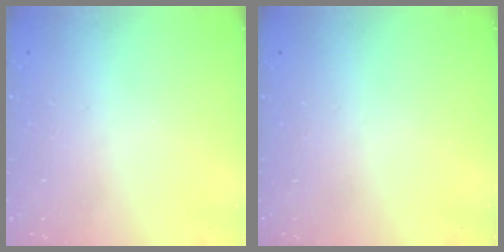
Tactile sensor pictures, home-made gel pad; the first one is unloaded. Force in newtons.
{"total": 0.0}